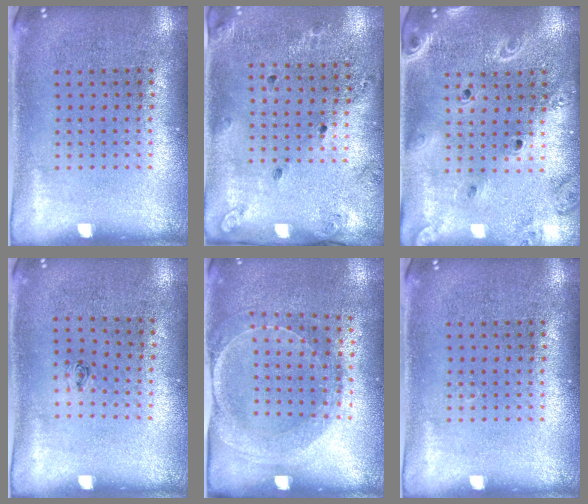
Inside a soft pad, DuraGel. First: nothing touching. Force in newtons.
{"total": 1.6, "press": 1.3, "slide": 0.9}
{"total": 2.0, "press": 1.9, "slide": 0.8}
{"total": 0.5, "press": 0.1, "slide": 0.5}
{"total": 1.5, "press": 1.5, "slide": 0.4}
{"total": 0.0}